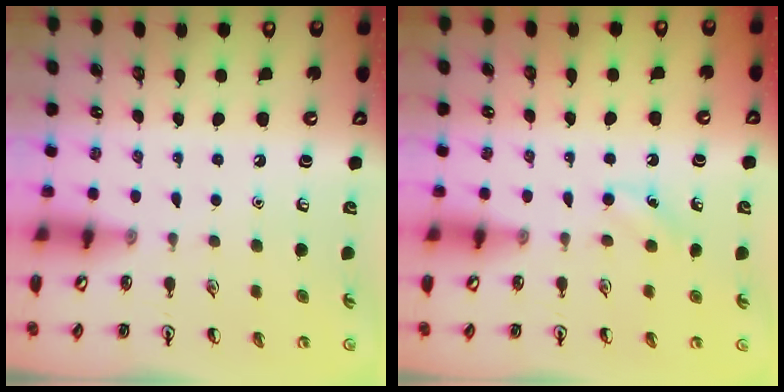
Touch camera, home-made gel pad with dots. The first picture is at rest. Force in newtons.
{"total": 3.4, "press": 3.2, "slide": 1.1}